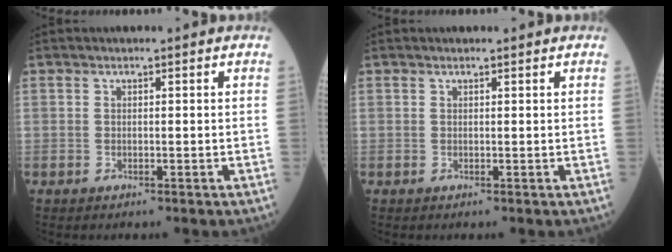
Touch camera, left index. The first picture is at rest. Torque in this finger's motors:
{"motor_torque": [0.13, 0.07, -0.06, -0.02]}